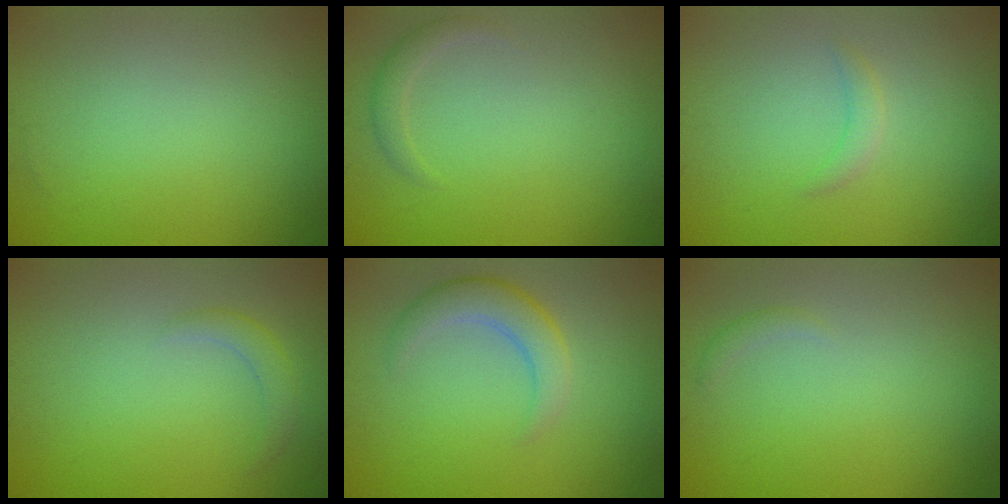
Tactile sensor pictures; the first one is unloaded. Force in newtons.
{"total": 1.2, "press": 1.2, "slide": 0.1}
{"total": 1.2, "press": 1.2, "slide": 0.0}
{"total": 1.6, "press": 1.6, "slide": 0.1}
{"total": 3.3, "press": 3.3, "slide": 0.1}
{"total": 0.6, "press": 0.6, "slide": 0.0}